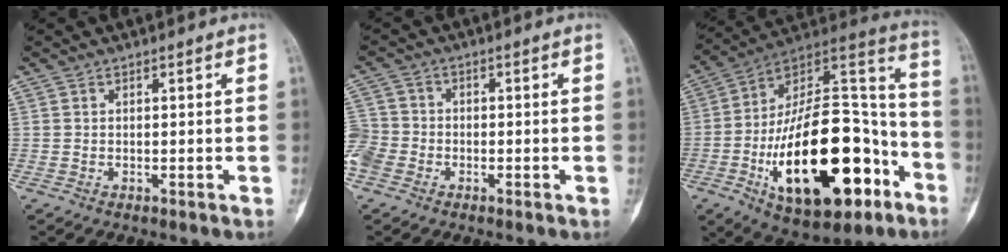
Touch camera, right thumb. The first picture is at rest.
{"total": 7.1, "force": [-3.2, 5.7, 2.8], "torque": [-0.069, 0.017, -0.066]}
{"total": 34.0, "force": [-12.2, 15.9, 27.4], "torque": [-0.437, 0.063, -0.180]}